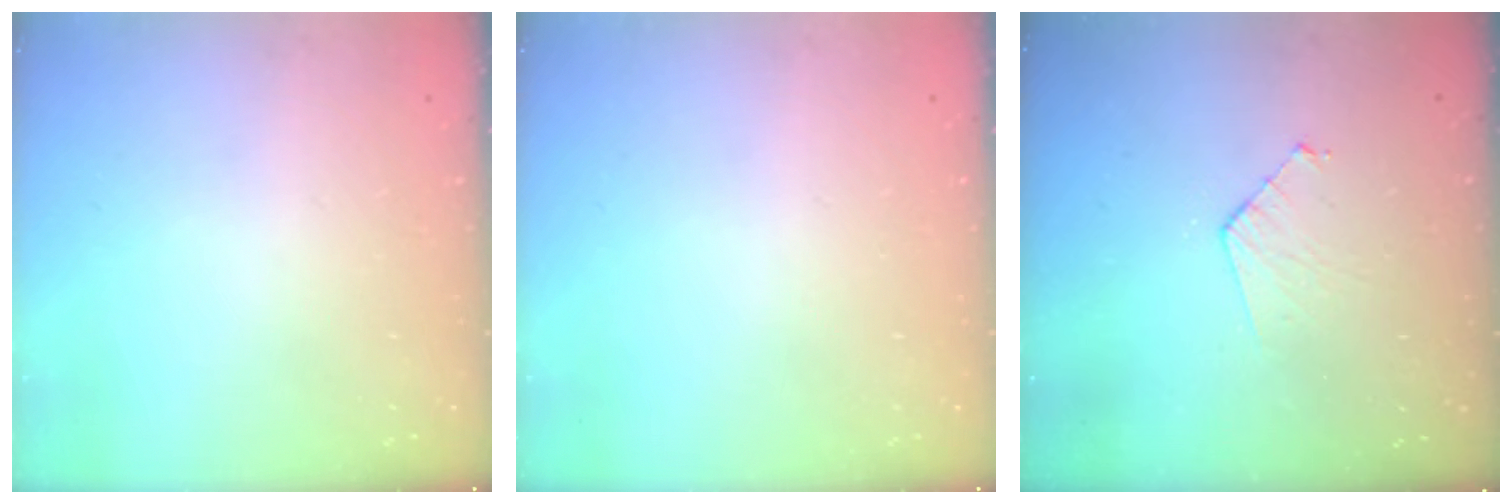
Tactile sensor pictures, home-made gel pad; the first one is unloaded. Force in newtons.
{"total": 0.0}
{"total": 4.4, "press": 4.3, "slide": 0.4}